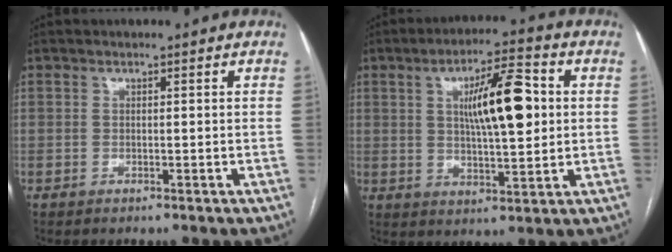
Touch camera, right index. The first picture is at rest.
{"total": 11.4, "force": [2.2, 2.6, 10.9], "torque": [-0.182, 0.013, 0.036]}